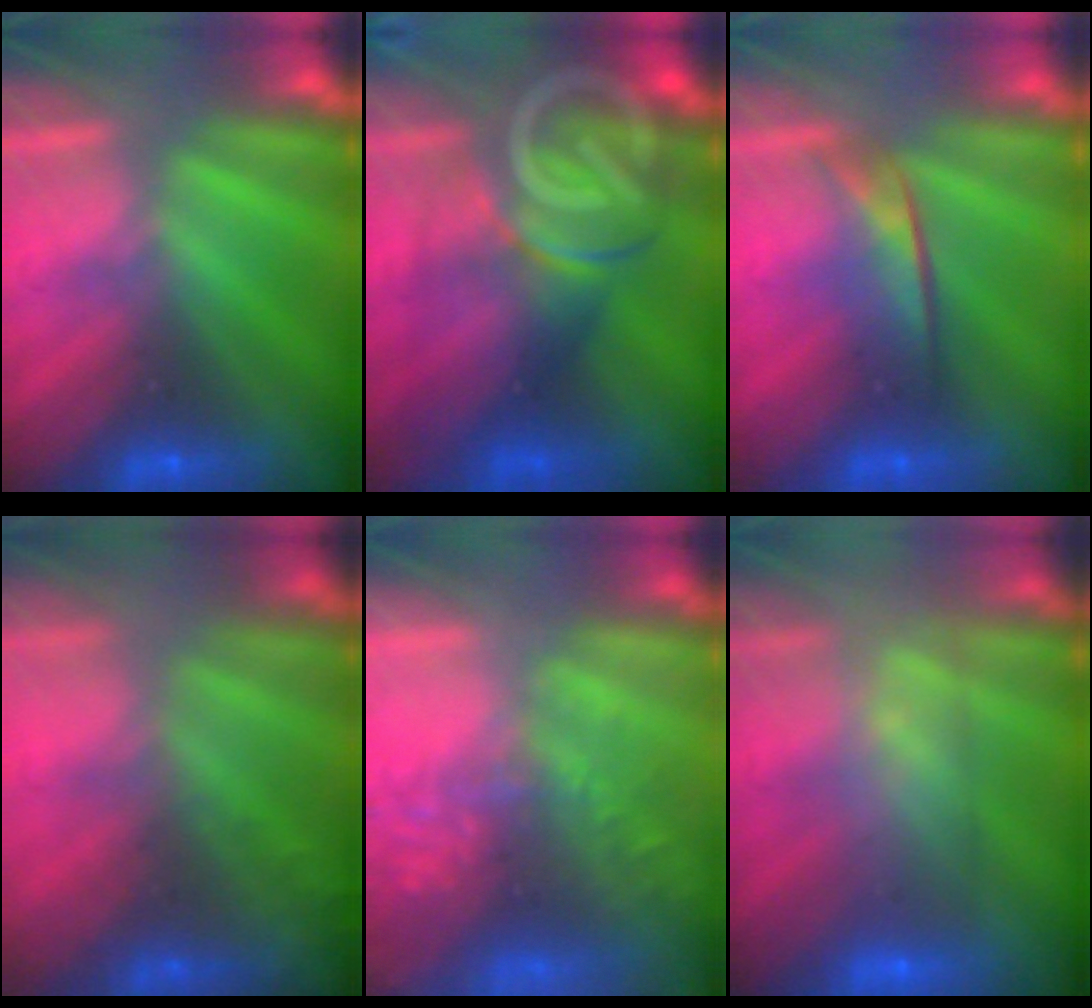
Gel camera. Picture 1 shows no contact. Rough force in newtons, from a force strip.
{"total": 10.8}
{"total": 2.1}
{"total": 10.5}
{"total": 5.7}
{"total": 8.1}